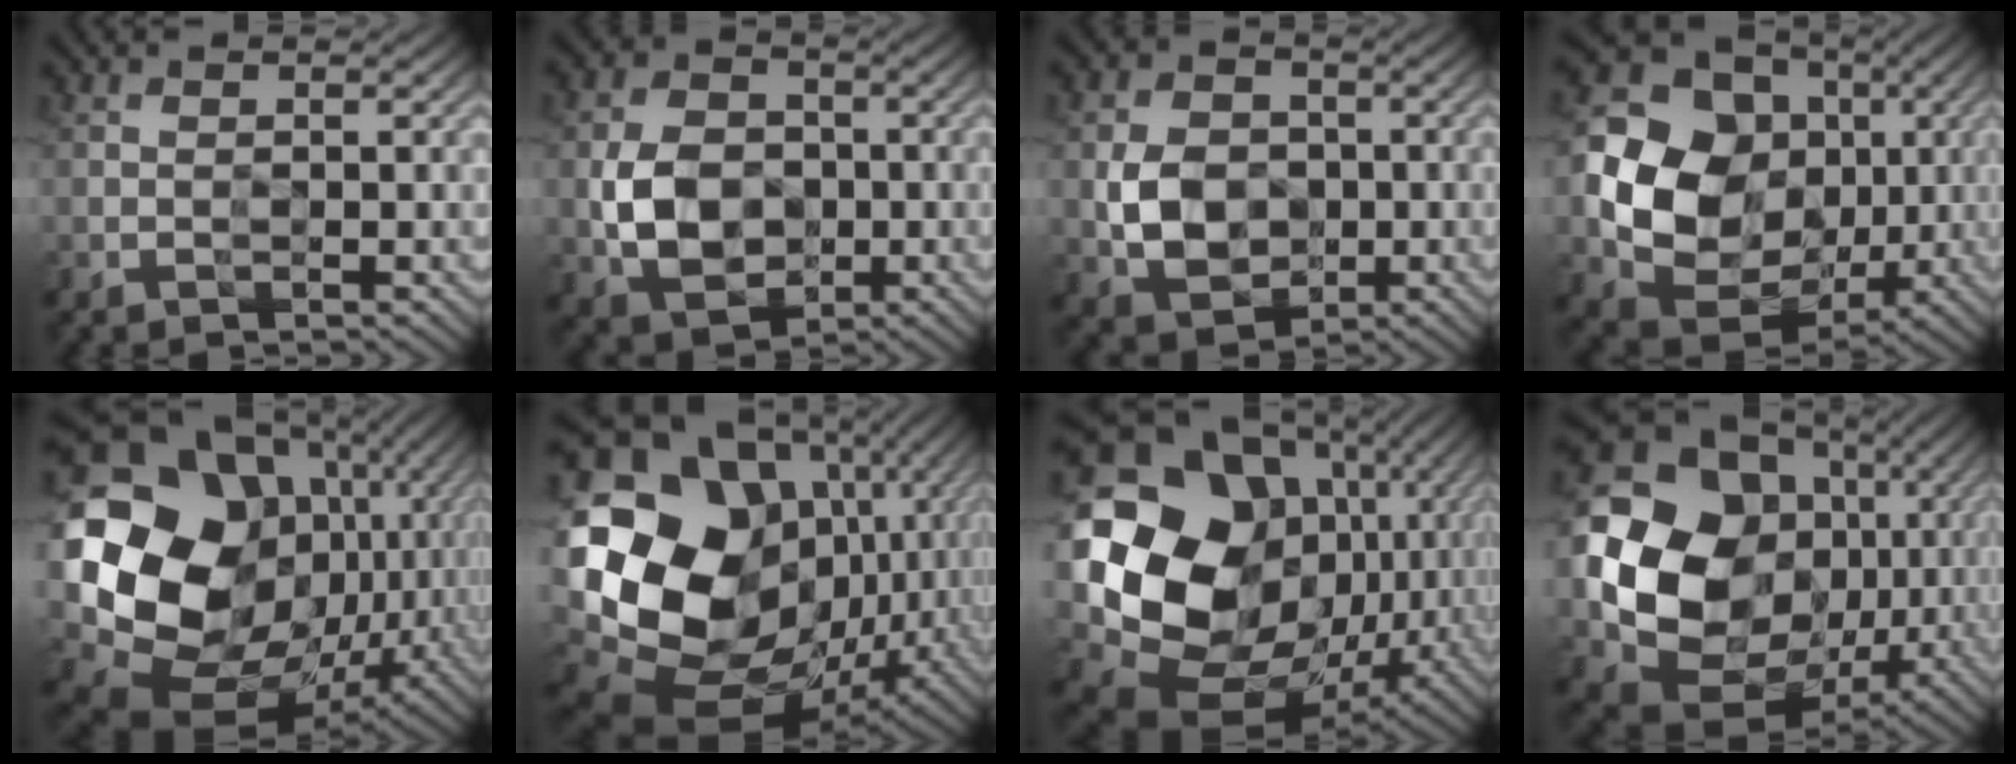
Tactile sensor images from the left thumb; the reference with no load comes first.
{"total": 7.7, "force": [-1.3, 6.1, 4.5], "torque": [-0.099, -0.009, -0.027]}
{"total": 6.8, "force": [-0.9, 5.6, 3.8], "torque": [-0.084, -0.009, -0.020]}
{"total": 17.3, "force": [0.0, 15.1, 8.4], "torque": [-0.203, -0.030, 0.020]}
{"total": 21.1, "force": [1.4, 17.2, 12.2], "torque": [-0.287, -0.050, 0.073]}
{"total": 22.3, "force": [-0.6, 18.1, 13.0], "torque": [-0.291, -0.046, 0.010]}
{"total": 21.0, "force": [1.6, 17.1, 12.2], "torque": [-0.284, -0.049, 0.077]}
{"total": 19.8, "force": [0.4, 16.8, 10.6], "torque": [-0.242, -0.045, 0.040]}